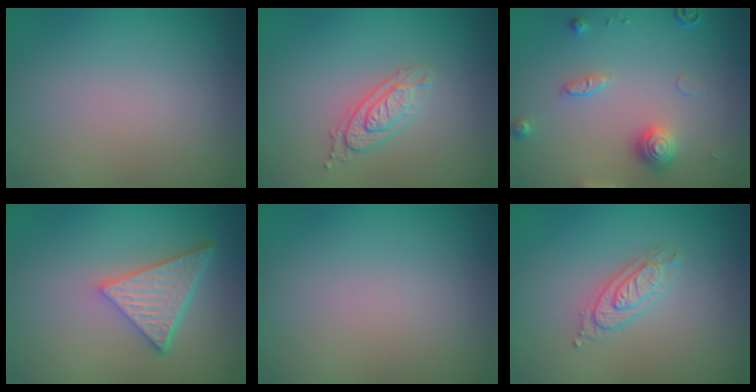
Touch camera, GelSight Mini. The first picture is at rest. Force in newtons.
{"total": 2.4, "press": 2.2, "slide": 0.8}
{"total": 3.0, "press": 2.8, "slide": 0.9}
{"total": 5.3, "press": 3.9, "slide": 3.6}
{"total": 0.0}
{"total": 2.1, "press": 2.1, "slide": 0.2}